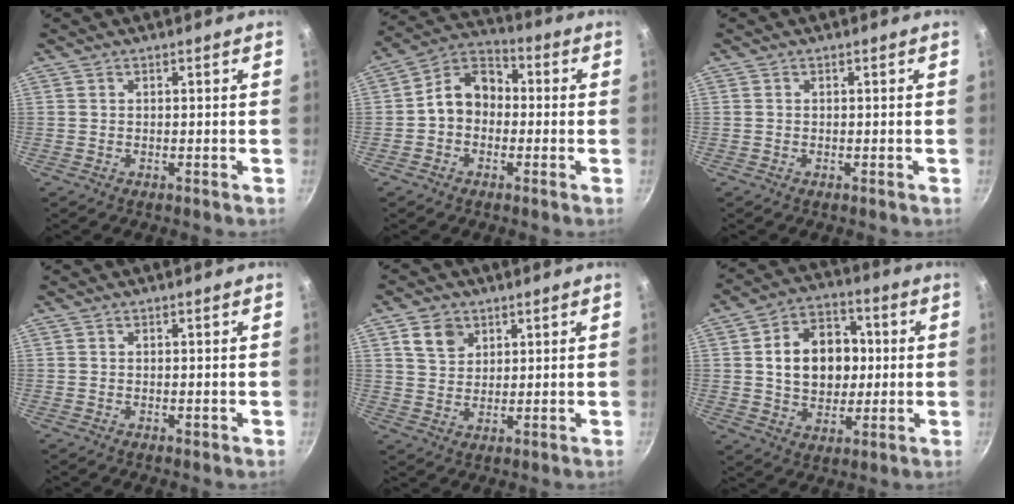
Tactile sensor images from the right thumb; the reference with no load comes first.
{"total": 9.2, "force": [-0.8, 7.3, 5.5], "torque": [-0.058, 0.036, -0.036]}
{"total": 0.0}
{"total": 0.0}
{"total": 5.7, "force": [2.7, 4.3, 2.5], "torque": [-0.022, -0.004, 0.052]}
{"total": 14.9, "force": [1.4, 11.2, 9.7], "torque": [-0.115, 0.018, 0.021]}